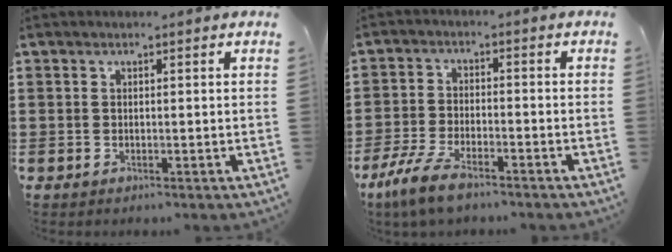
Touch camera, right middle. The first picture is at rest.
{"total": 6.5, "force": [-4.7, 1.9, 4.1], "torque": [-0.100, -0.005, -0.092]}